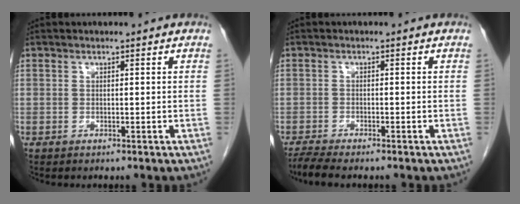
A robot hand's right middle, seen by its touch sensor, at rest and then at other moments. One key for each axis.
{"total": 3.9, "fx": -3.3, "fy": 0.2, "fz": 2.0, "tx": -0.039, "ty": -0.010, "tz": -0.055}